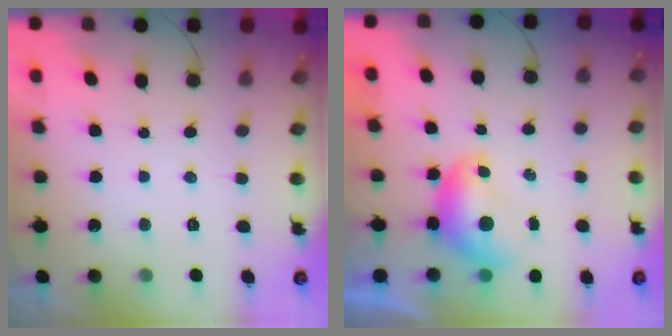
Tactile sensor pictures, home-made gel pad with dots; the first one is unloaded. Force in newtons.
{"total": 7.2, "press": 7.1, "slide": 0.9}